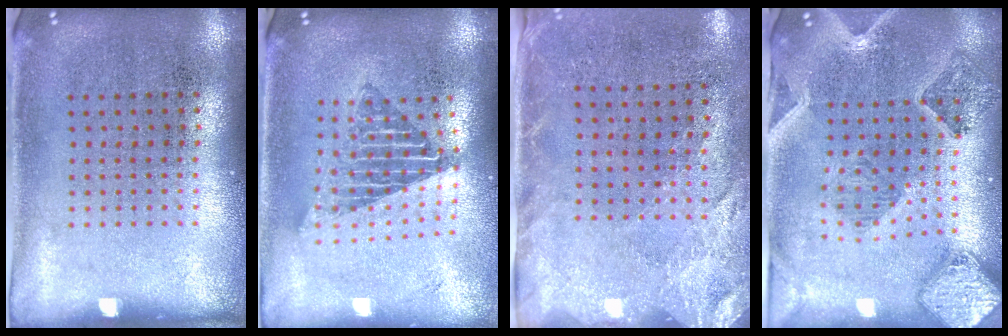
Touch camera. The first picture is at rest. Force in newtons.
{"total": 1.6, "press": 1.3, "slide": 0.9}
{"total": 2.6, "press": 2.1, "slide": 1.6}
{"total": 1.8, "press": 1.7, "slide": 0.4}